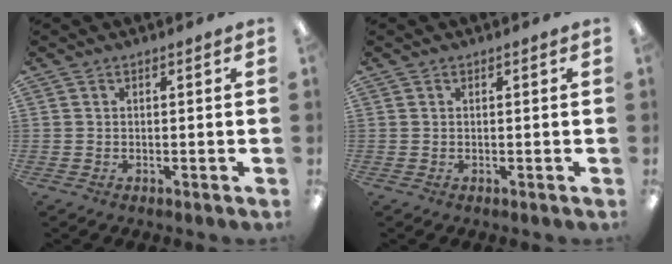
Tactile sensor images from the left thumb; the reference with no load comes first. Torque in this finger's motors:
{"motor_torque": [0.00, 0.00, 0.00, 0.00, 0.00]}